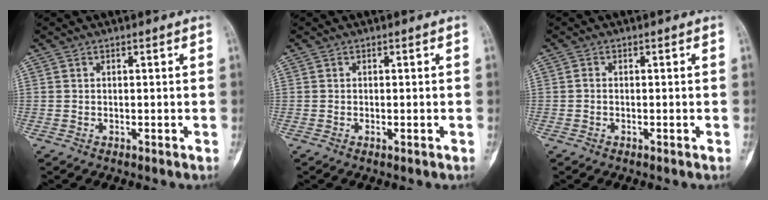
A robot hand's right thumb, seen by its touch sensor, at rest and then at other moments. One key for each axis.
{"total": 0.7, "fx": -0.2, "fy": 0.2, "fz": 0.6, "tx": -0.013, "ty": -0.002, "tz": -0.004}
{"total": 0.6, "fx": -0.2, "fy": 0.4, "fz": 0.4, "tx": -0.002, "ty": 0.002, "tz": -0.008}